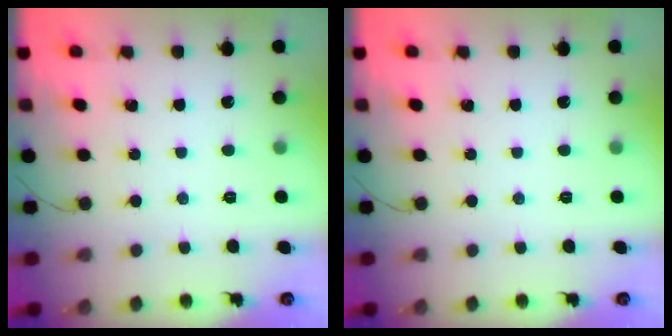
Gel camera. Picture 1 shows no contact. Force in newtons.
{"total": 0.0}